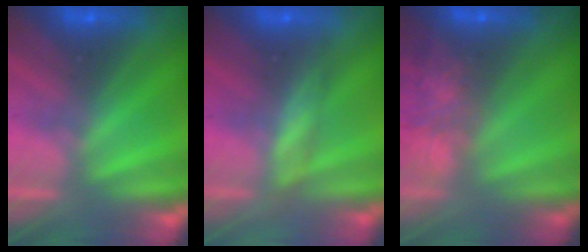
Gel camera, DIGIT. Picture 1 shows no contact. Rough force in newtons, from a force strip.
{"total": 2.4}
{"total": 11.5}